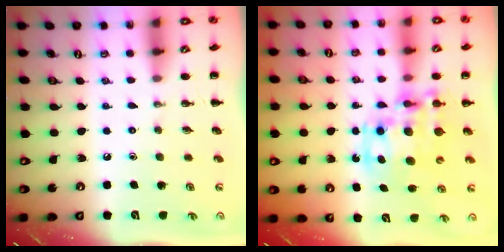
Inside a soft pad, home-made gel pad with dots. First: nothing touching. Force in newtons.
{"total": 13.4, "press": 13.1, "slide": 3.1}